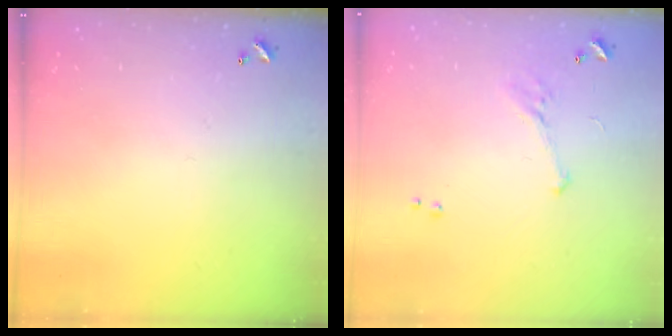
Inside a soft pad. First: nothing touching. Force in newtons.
{"total": 4.0, "press": 3.9, "slide": 1.0}